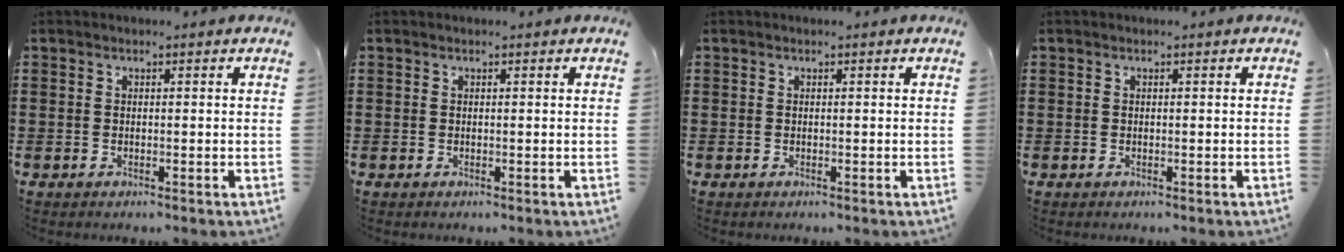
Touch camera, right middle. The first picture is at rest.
{"total": 0.0}
{"total": 0.0}
{"total": 0.0}